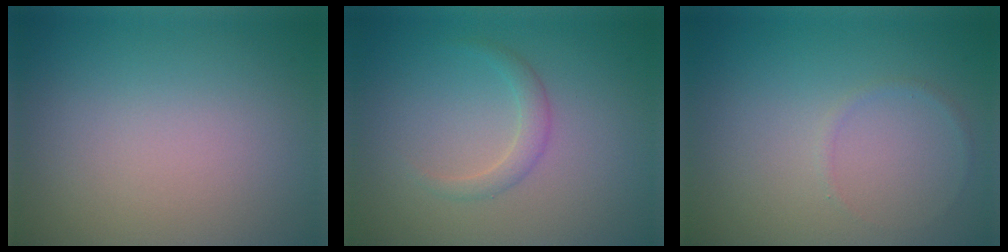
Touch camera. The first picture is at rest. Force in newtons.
{"total": 1.5, "press": 1.5, "slide": 0.1}
{"total": 0.6, "press": 0.6, "slide": 0.1}